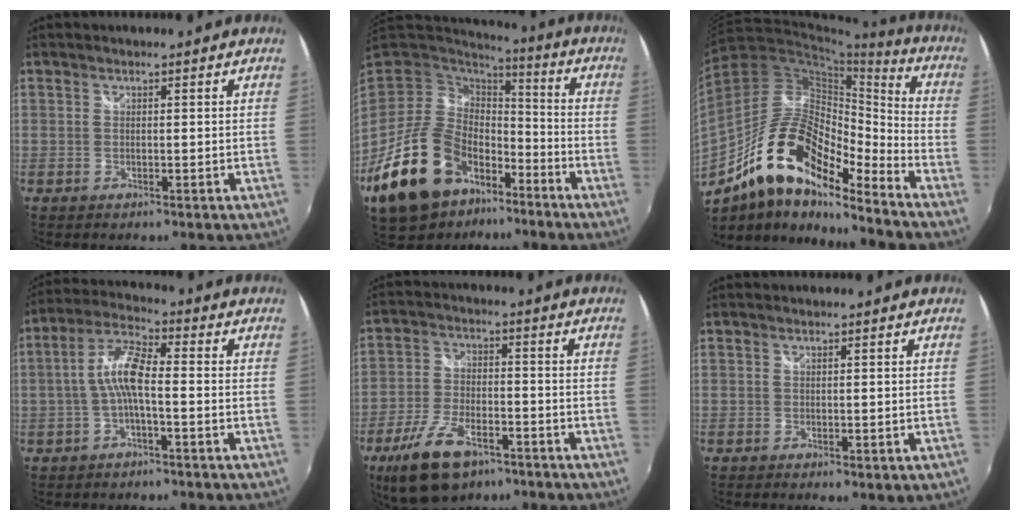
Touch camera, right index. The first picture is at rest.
{"total": 22.3, "force": [-12.5, 13.7, 12.4], "torque": [-0.265, -0.003, -0.196]}
{"total": 20.2, "force": [-13.5, 7.1, 13.2], "torque": [-0.236, -0.010, -0.259]}
{"total": 6.9, "force": [-1.5, 1.6, 6.6], "torque": [-0.146, 0.017, -0.031]}
{"total": 12.8, "force": [-8.2, 5.9, 7.9], "torque": [-0.178, -0.019, -0.147]}
{"total": 2.2, "force": [-0.9, 0.7, 1.9], "torque": [-0.028, -0.009, -0.009]}